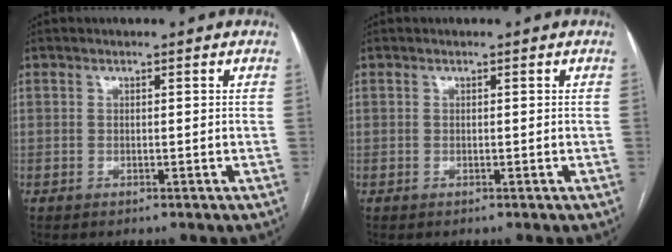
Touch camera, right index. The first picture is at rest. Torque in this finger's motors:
{"motor_torque": [0.09, 0.06, 0.00, 0.01]}